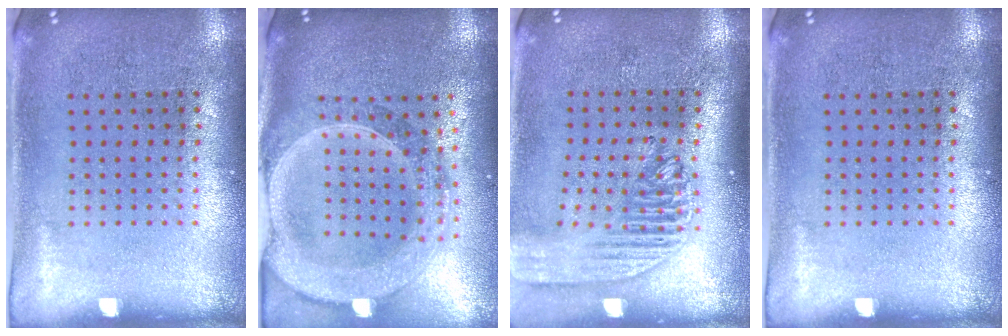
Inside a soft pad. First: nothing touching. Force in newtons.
{"total": 2.9, "press": 2.5, "slide": 1.5}
{"total": 2.0, "press": 1.7, "slide": 1.1}
{"total": 0.0}